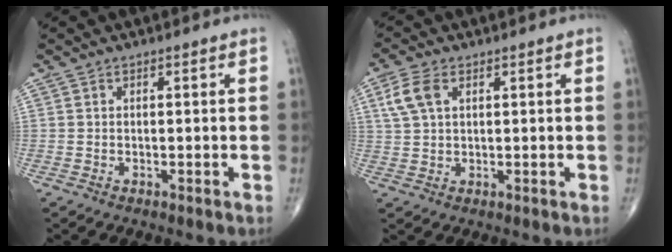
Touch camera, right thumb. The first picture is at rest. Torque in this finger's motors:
{"motor_torque": [-0.04, 0.09, 0.12, 0.02, 0.11]}